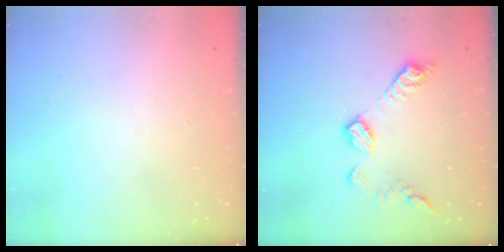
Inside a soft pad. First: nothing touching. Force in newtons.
{"total": 11.0, "press": 11.0, "slide": 0.3}